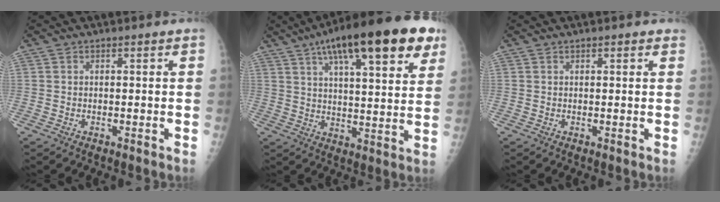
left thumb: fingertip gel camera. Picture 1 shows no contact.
{"total": 23.6, "force": [12.7, 6.7, 18.8], "torque": [-0.268, -0.007, 0.189]}
{"total": 1.3, "force": [0.9, 0.5, 0.8], "torque": [-0.008, -0.001, 0.009]}